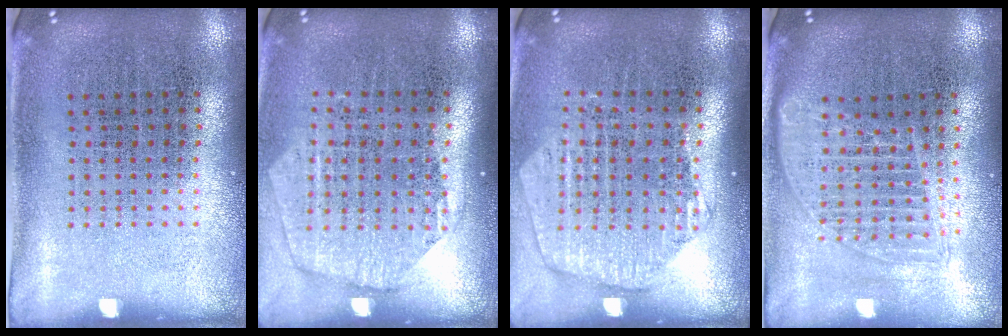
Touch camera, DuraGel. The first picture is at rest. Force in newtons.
{"total": 1.8, "press": 1.6, "slide": 0.8}
{"total": 1.8, "press": 1.6, "slide": 0.9}
{"total": 1.6, "press": 1.4, "slide": 0.8}